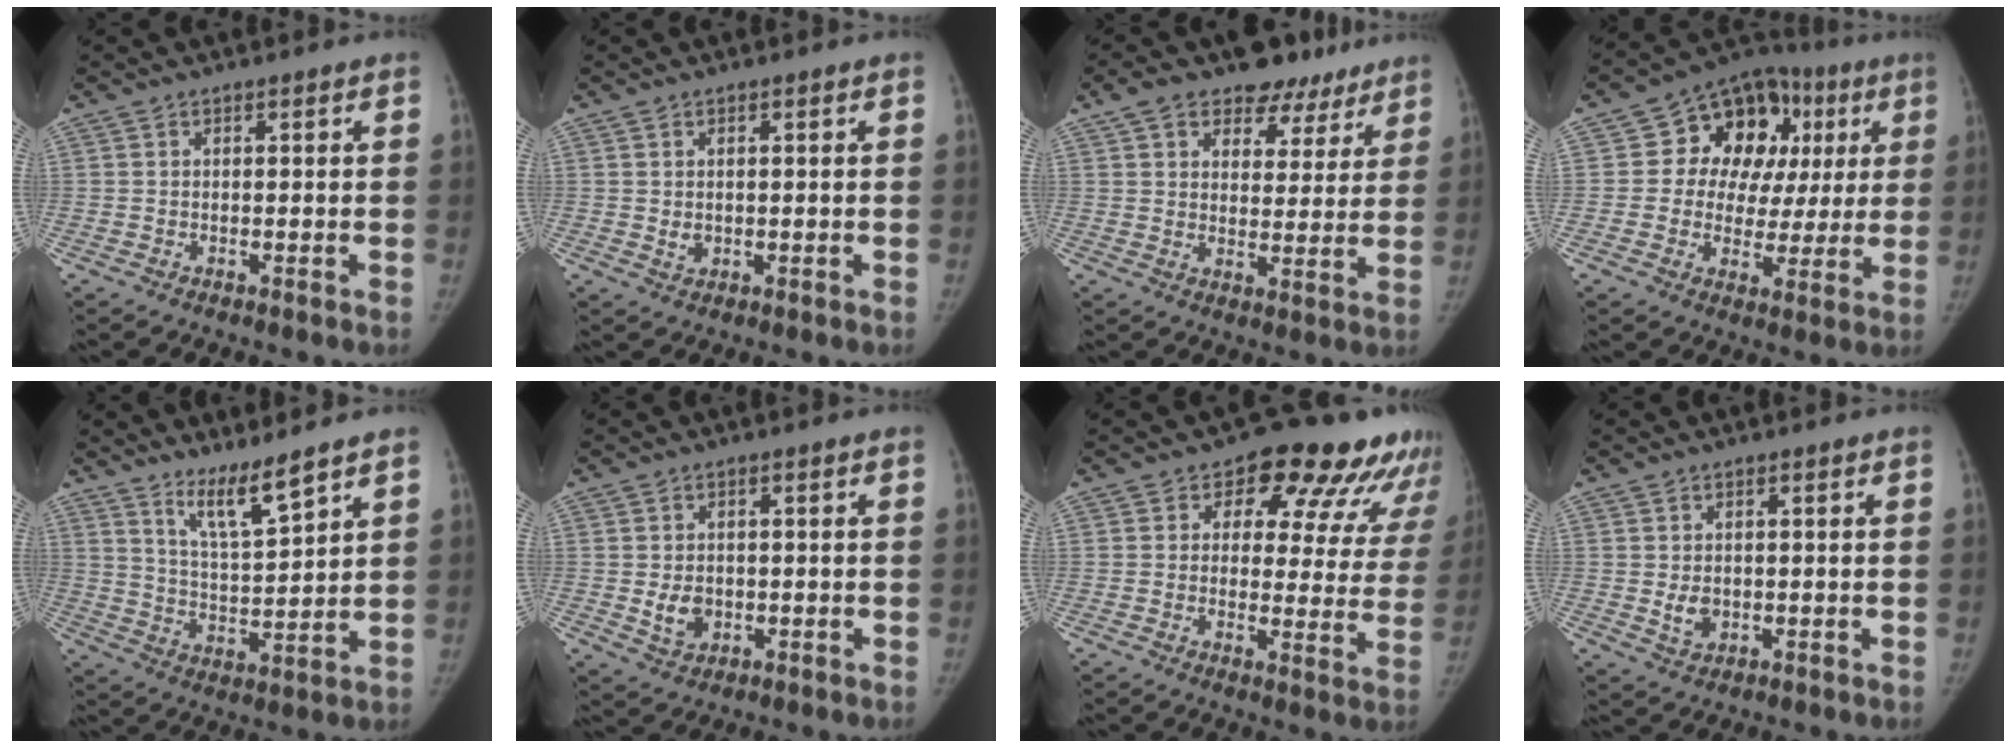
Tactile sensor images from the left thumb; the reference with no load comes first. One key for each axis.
{"total": 2.0, "fx": -0.1, "fy": 1.7, "fz": 1.1, "tx": -0.008, "ty": 0.000, "tz": 0.004}
{"total": 13.0, "fx": 8.6, "fy": 8.2, "fz": 5.4, "tx": -0.027, "ty": -0.019, "tz": 0.120}
{"total": 17.8, "fx": 4.5, "fy": 13.3, "fz": 10.9, "tx": -0.085, "ty": 0.029, "tz": 0.065}
{"total": 8.0, "fx": 6.2, "fy": 0.8, "fz": 4.9, "tx": -0.084, "ty": -0.062, "tz": 0.121}
{"total": 4.9, "fx": -0.6, "fy": 3.8, "fz": 3.0, "tx": -0.032, "ty": -0.001, "tz": -0.003}
{"total": 17.3, "fx": 11.3, "fy": 9.0, "fz": 9.5, "tx": -0.061, "ty": -0.041, "tz": 0.119}
{"total": 3.8, "fx": -0.3, "fy": 2.9, "fz": 2.4, "tx": -0.028, "ty": -0.002, "tz": 0.003}